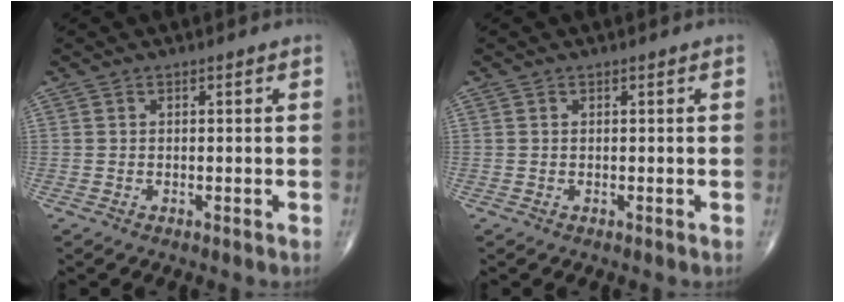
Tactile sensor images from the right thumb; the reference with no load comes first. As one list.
[{"total": 0.0}]